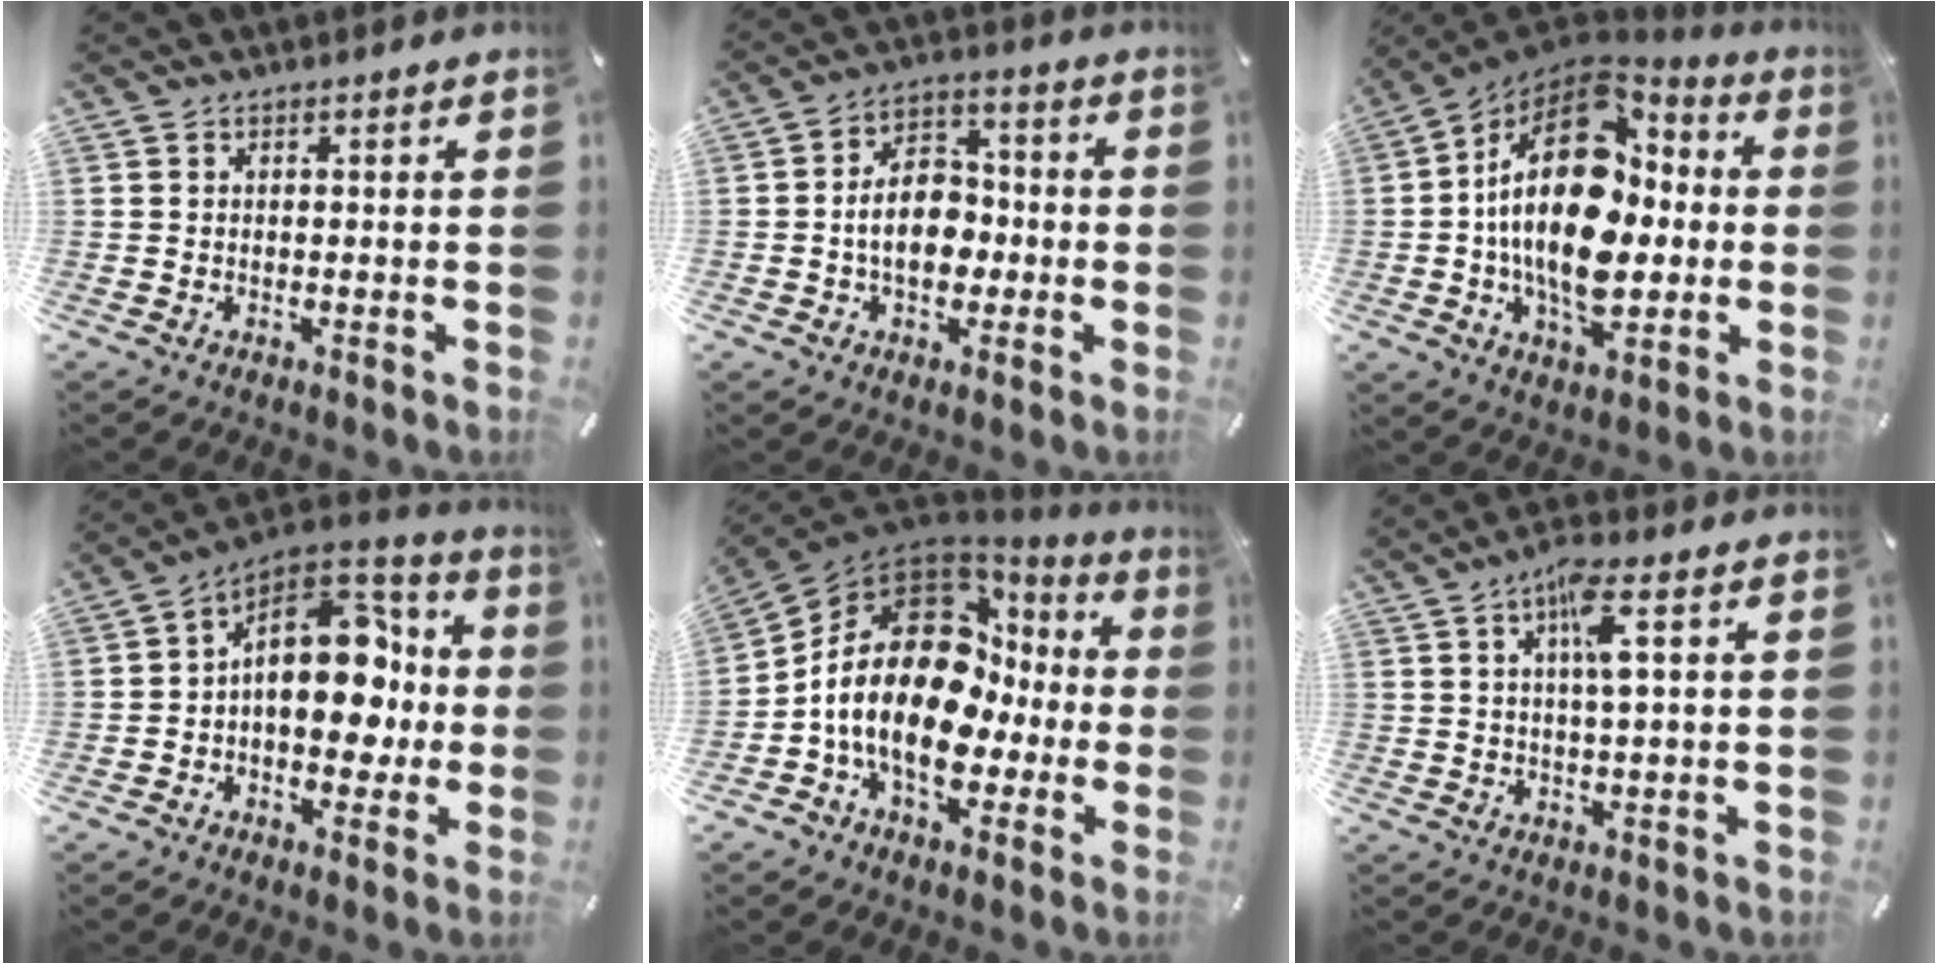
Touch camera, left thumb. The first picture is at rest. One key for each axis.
{"total": 10.2, "fx": -1.7, "fy": 7.5, "fz": 6.8, "tx": -0.109, "ty": 0.016, "tz": -0.029}
{"total": 24.7, "fx": 0.8, "fy": 15.1, "fz": 19.6, "tx": -0.371, "ty": -0.014, "tz": 0.014}
{"total": 17.6, "fx": 1.0, "fy": 11.9, "fz": 12.9, "tx": -0.173, "ty": -0.007, "tz": 0.018}
{"total": 20.6, "fx": -0.9, "fy": 14.4, "fz": 14.7, "tx": -0.276, "ty": 0.000, "tz": -0.012}
{"total": 7.0, "fx": 2.3, "fy": 1.2, "fz": 6.5, "tx": -0.125, "ty": 0.000, "tz": 0.035}